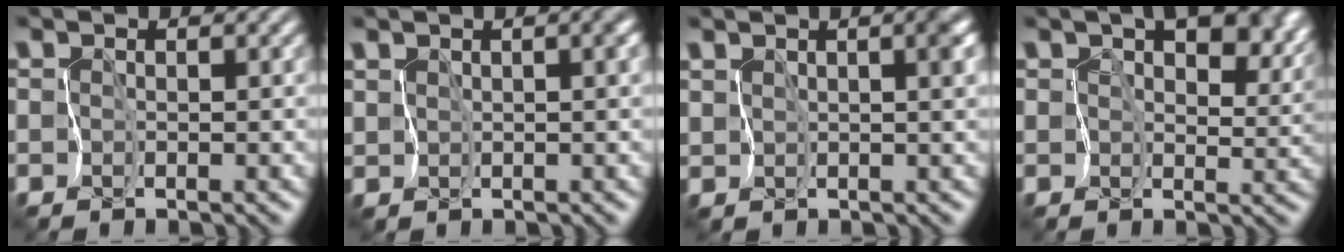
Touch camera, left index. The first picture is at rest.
{"total": 1.7, "force": [0.6, 0.5, 1.5], "torque": [-0.023, 0.000, 0.014]}
{"total": 3.5, "force": [1.1, 1.4, 3.1], "torque": [-0.039, 0.007, 0.018]}
{"total": 10.3, "force": [5.5, 5.5, 6.8], "torque": [-0.096, 0.013, 0.069]}